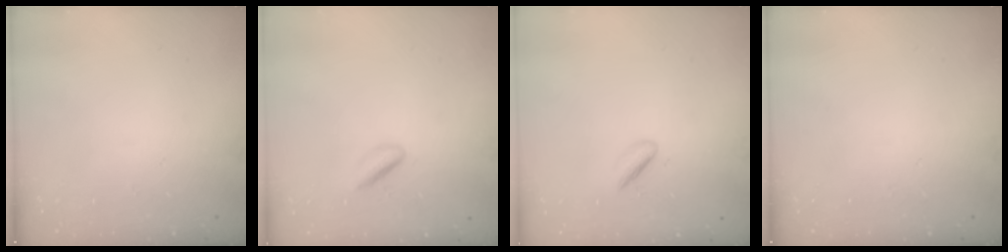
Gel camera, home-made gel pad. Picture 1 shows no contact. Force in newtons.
{"total": 3.3, "press": 3.2, "slide": 1.1}
{"total": 2.2, "press": 1.9, "slide": 1.2}
{"total": 0.0}